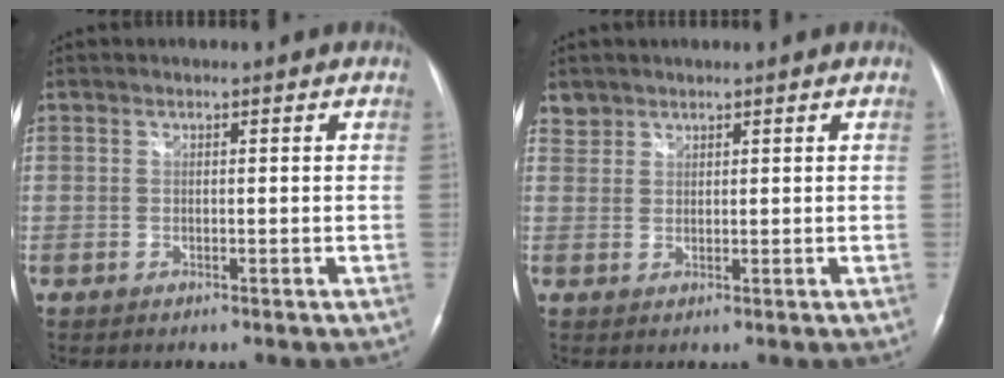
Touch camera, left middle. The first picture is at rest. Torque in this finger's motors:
{"motor_torque": [0.04, -0.03, 0.01, 0.00]}